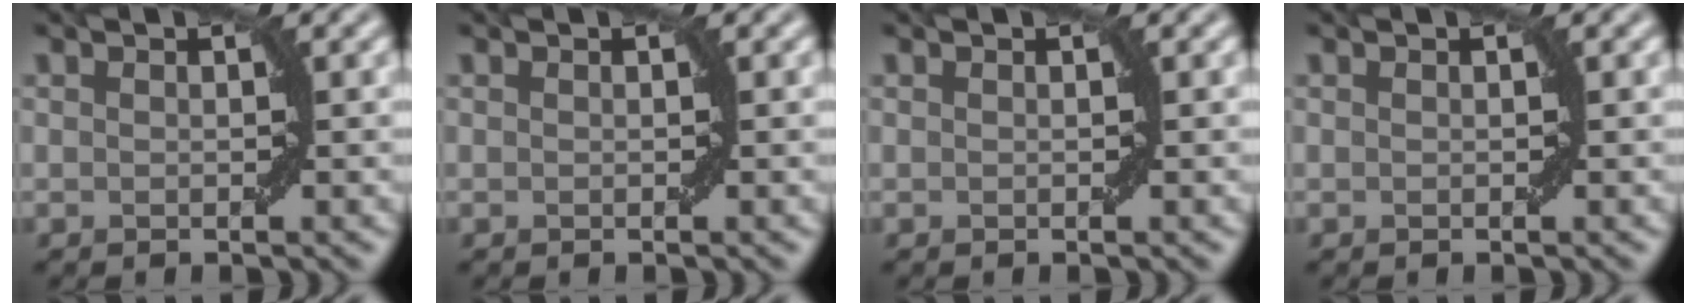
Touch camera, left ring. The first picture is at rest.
{"total": 0.0}
{"total": 0.0}
{"total": 0.0}